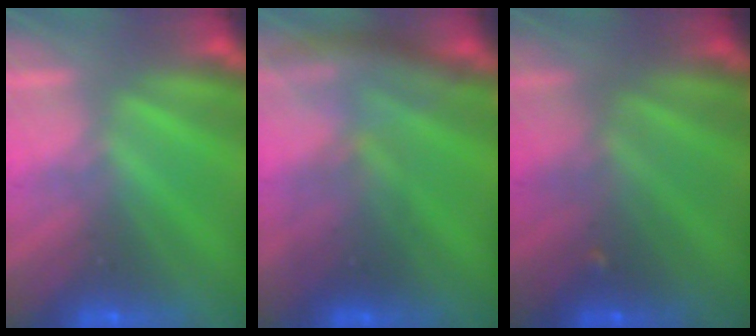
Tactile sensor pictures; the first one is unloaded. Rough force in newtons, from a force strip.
{"total": 2.8}
{"total": 2.1}